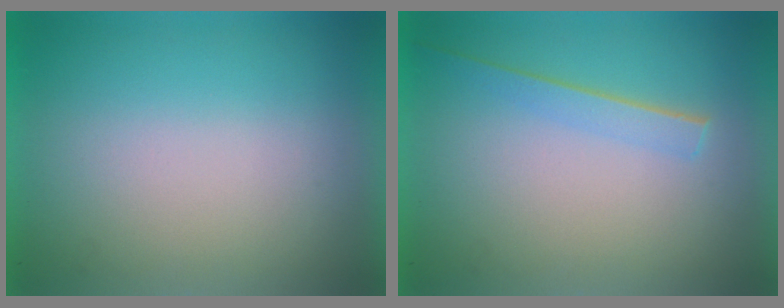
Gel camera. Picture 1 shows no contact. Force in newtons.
{"total": 1.4}